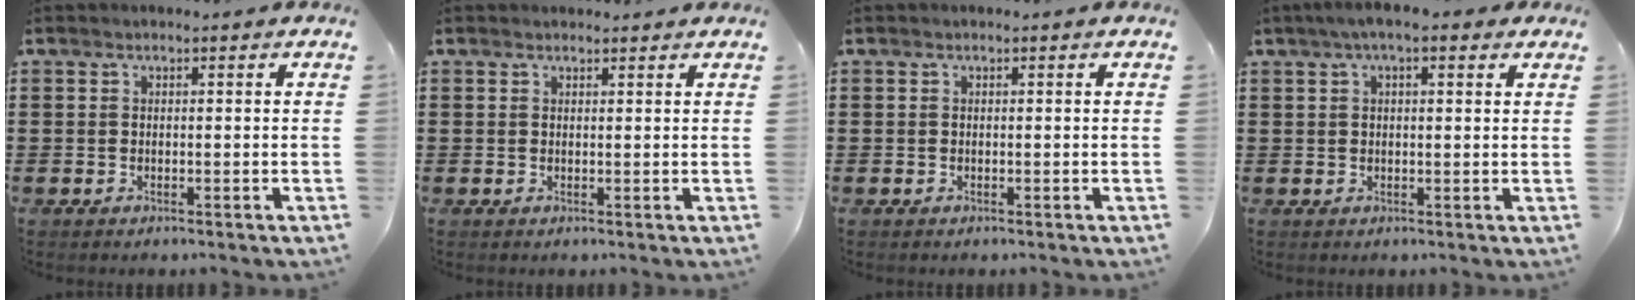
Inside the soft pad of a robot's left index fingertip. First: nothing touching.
{"total": 0.8, "force": [0.8, 0.2, 0.0], "torque": [-0.002, 0.001, 0.015]}
{"total": 0.0}
{"total": 3.9, "force": [2.1, 0.9, 3.1], "torque": [-0.063, 0.009, 0.036]}